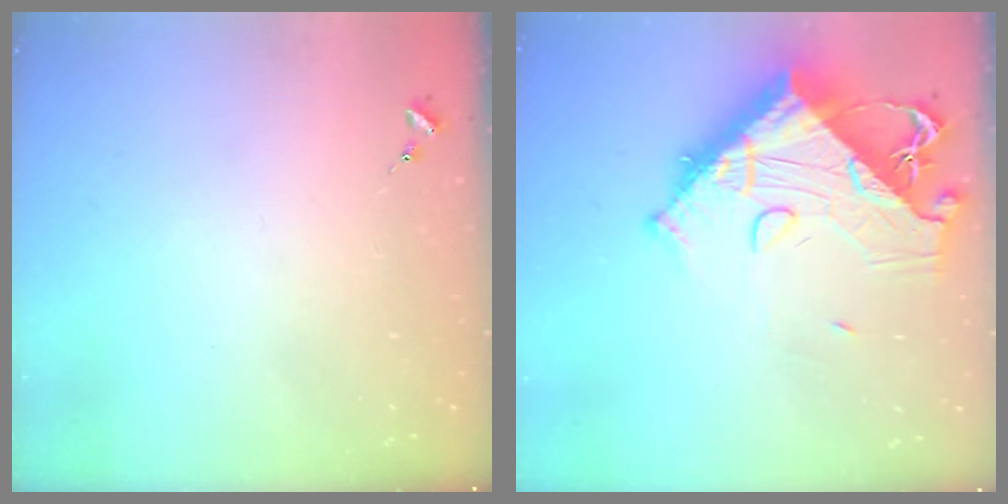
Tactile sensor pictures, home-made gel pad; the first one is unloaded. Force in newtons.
{"total": 20.0, "press": 19.9, "slide": 2.3}